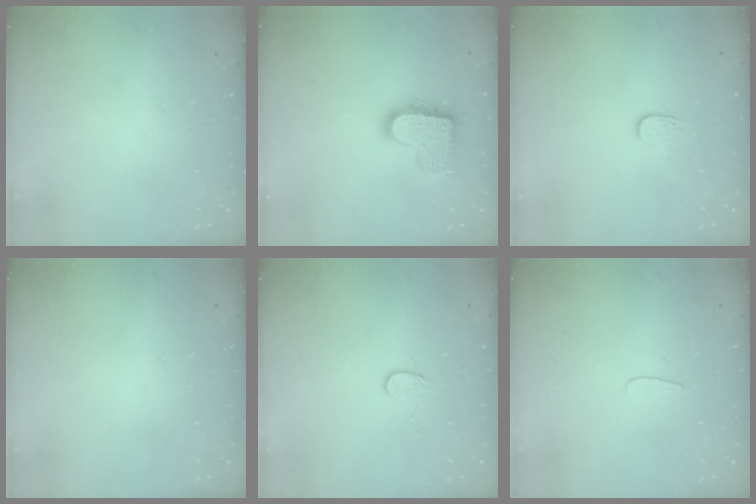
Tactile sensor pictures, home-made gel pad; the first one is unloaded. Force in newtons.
{"total": 15.0, "press": 15.0, "slide": 0.7}
{"total": 4.0, "press": 4.0, "slide": 0.5}
{"total": 0.0}
{"total": 6.2, "press": 6.2, "slide": 0.5}
{"total": 3.5, "press": 3.4, "slide": 0.4}